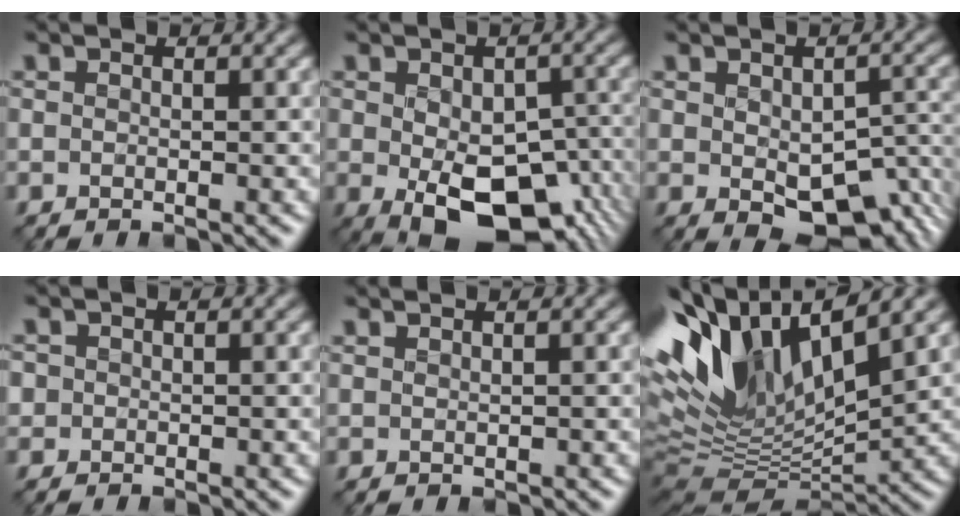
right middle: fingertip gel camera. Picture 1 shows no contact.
{"total": 11.3, "force": [-4.2, 6.2, 8.5], "torque": [-0.142, -0.036, -0.049]}
{"total": 7.7, "force": [-2.3, 4.1, 6.0], "torque": [-0.095, -0.024, -0.021]}
{"total": 1.1, "force": [0.2, 1.1, 0.1], "torque": [0.002, 0.003, -0.002]}
{"total": 0.9, "force": [0.9, -0.1, -0.1], "torque": [-0.004, 0.001, 0.023]}
{"total": 13.2, "force": [5.0, 5.8, 10.8], "torque": [-0.218, 0.015, 0.089]}